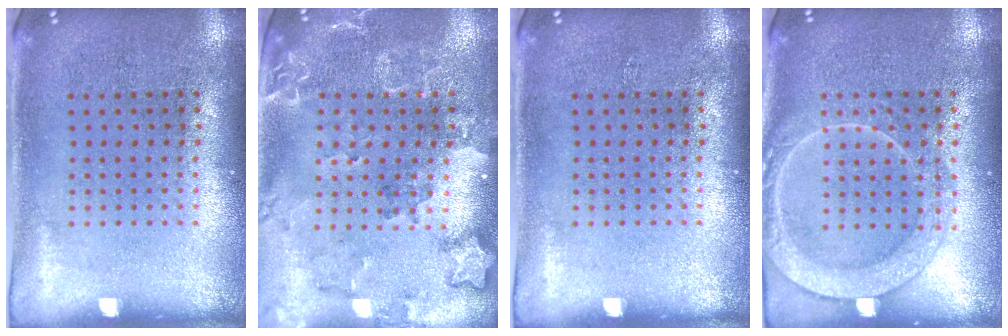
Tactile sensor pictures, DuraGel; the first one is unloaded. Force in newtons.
{"total": 2.0, "press": 1.9, "slide": 0.7}
{"total": 0.0}
{"total": 3.1, "press": 3.1, "slide": 0.4}